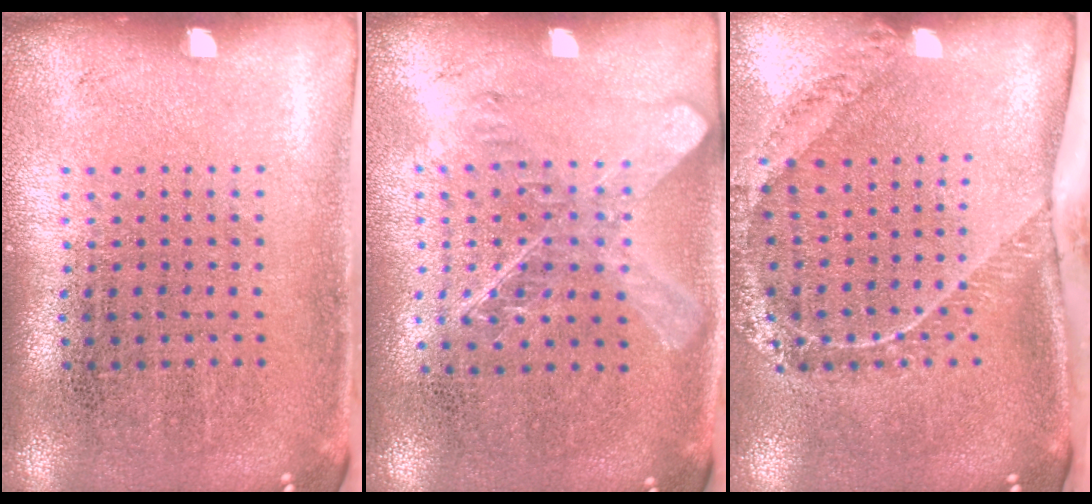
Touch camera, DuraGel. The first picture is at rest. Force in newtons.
{"total": 1.5, "press": 1.3, "slide": 0.7}
{"total": 1.7, "press": 1.5, "slide": 0.8}